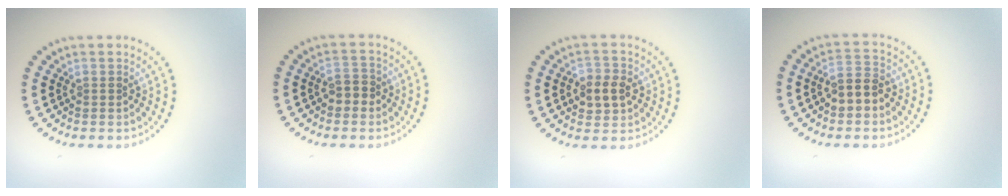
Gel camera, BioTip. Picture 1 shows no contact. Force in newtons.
{"total": 1.8, "press": 1.7, "slide": 0.6}
{"total": 3.0, "press": 2.9, "slide": 0.4}
{"total": 3.0, "press": 2.9, "slide": 0.9}